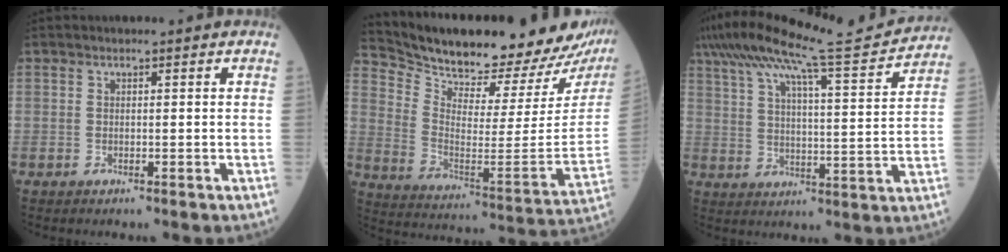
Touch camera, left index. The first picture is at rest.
{"total": 25.6, "force": [23.9, 3.7, 8.2], "torque": [-0.151, -0.094, 0.332]}
{"total": 18.9, "force": [16.8, -0.6, 8.6], "torque": [-0.159, -0.004, 0.248]}